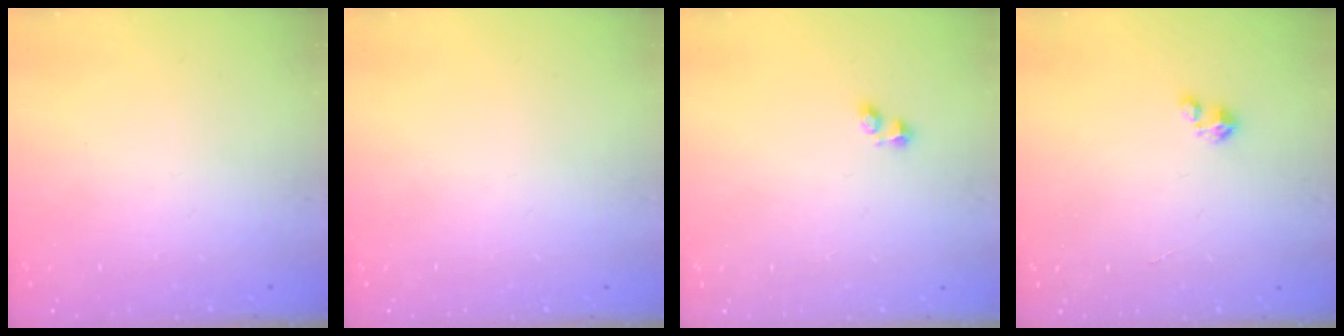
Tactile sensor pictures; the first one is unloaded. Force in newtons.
{"total": 0.0}
{"total": 1.9, "press": 1.9, "slide": 0.5}
{"total": 2.1, "press": 2.1, "slide": 0.2}